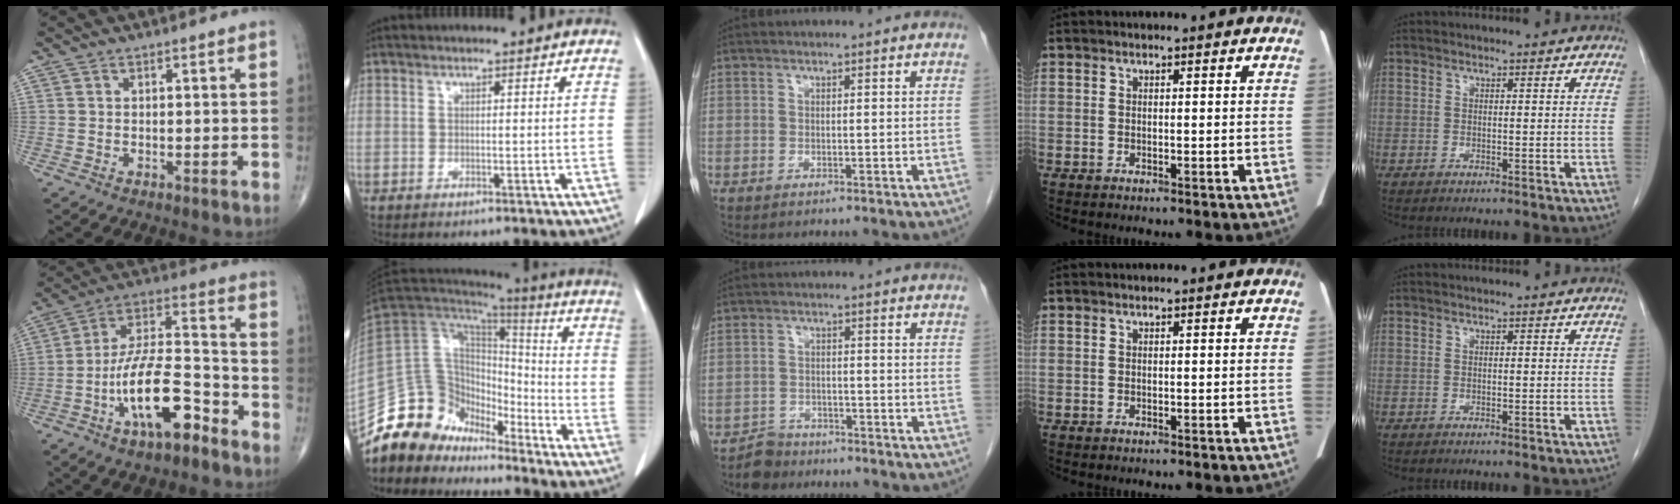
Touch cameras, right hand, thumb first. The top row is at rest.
{"thumb": {"total": 16.5, "force": [-8.2, 6.1, 12.9], "torque": [-0.227, 0.064, -0.146]}, "index": {"total": 17.6, "force": [-14.2, 9.2, 4.8], "torque": [-0.099, 0.060, -0.252]}, "middle": {"total": 3.5, "force": [-2.9, 1.9, -0.4], "torque": [0.001, 0.005, -0.051]}}